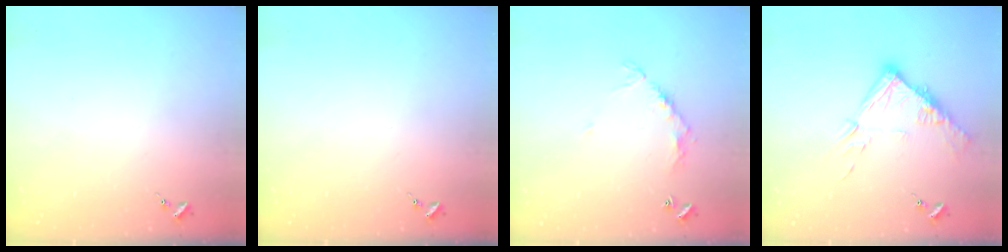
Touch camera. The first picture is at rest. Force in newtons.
{"total": 0.0}
{"total": 8.1, "press": 8.1, "slide": 0.7}
{"total": 13.2, "press": 13.2, "slide": 1.2}